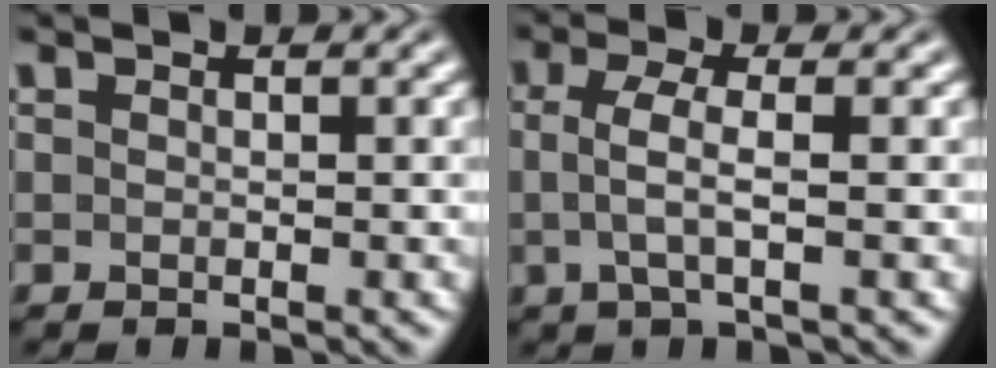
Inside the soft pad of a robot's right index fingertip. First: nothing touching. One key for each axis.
{"total": 3.4, "fx": 0.3, "fy": 1.1, "fz": 3.2, "tx": -0.062, "ty": 0.003, "tz": 0.003}